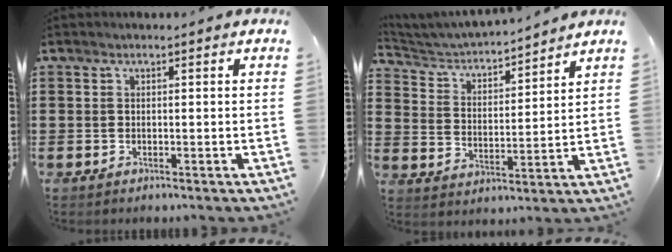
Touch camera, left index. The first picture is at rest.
{"total": 3.8, "force": [3.7, 0.3, 0.8], "torque": [-0.038, -0.030, 0.056]}